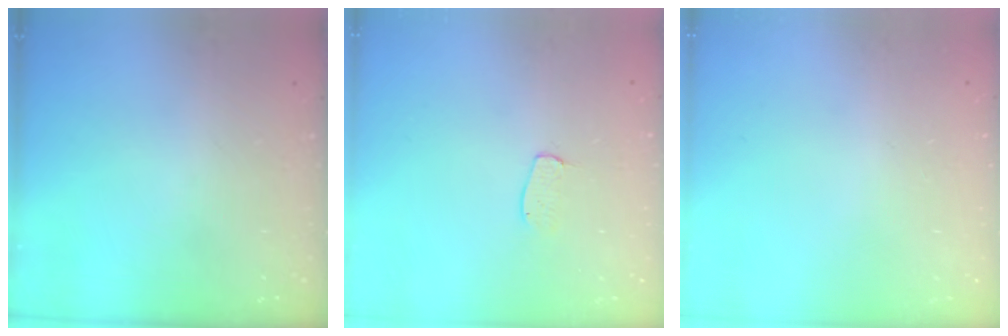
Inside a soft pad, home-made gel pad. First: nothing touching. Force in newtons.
{"total": 4.5, "press": 4.5, "slide": 0.3}
{"total": 0.0}